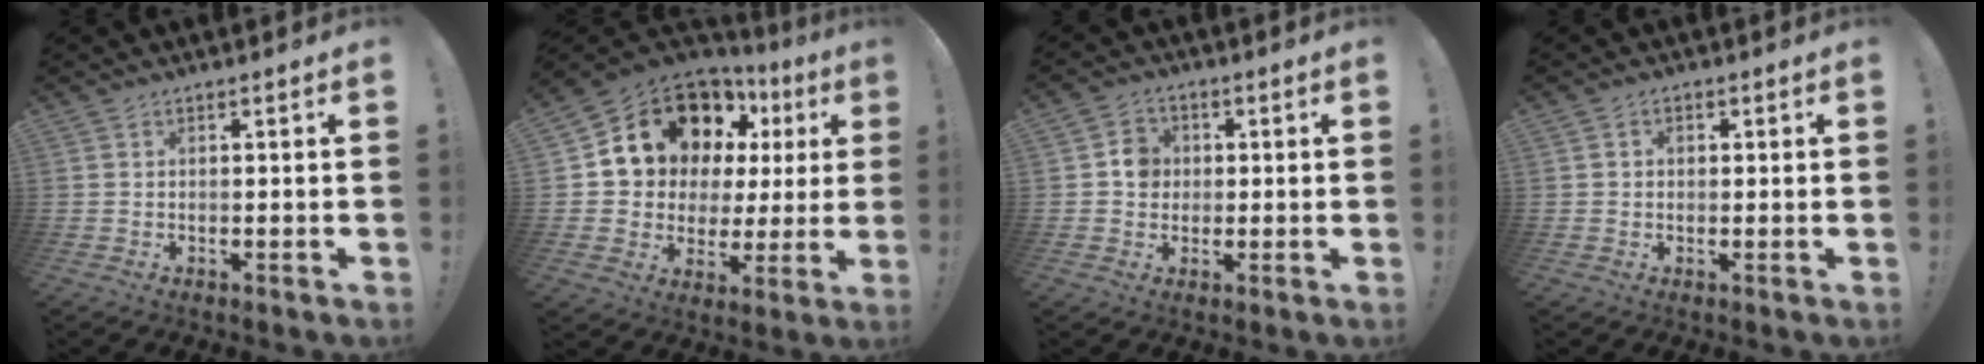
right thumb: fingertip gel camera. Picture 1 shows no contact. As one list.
[{"total": 15.5, "force": [9.5, 9.7, 7.4], "torque": [-0.120, -0.067, 0.188]}, {"total": 6.5, "force": [0.4, 6.0, 2.5], "torque": [-0.025, 0.011, 0.008]}, {"total": 1.6, "force": [-0.1, 1.5, 0.7], "torque": [-0.005, 0.003, -0.004]}]